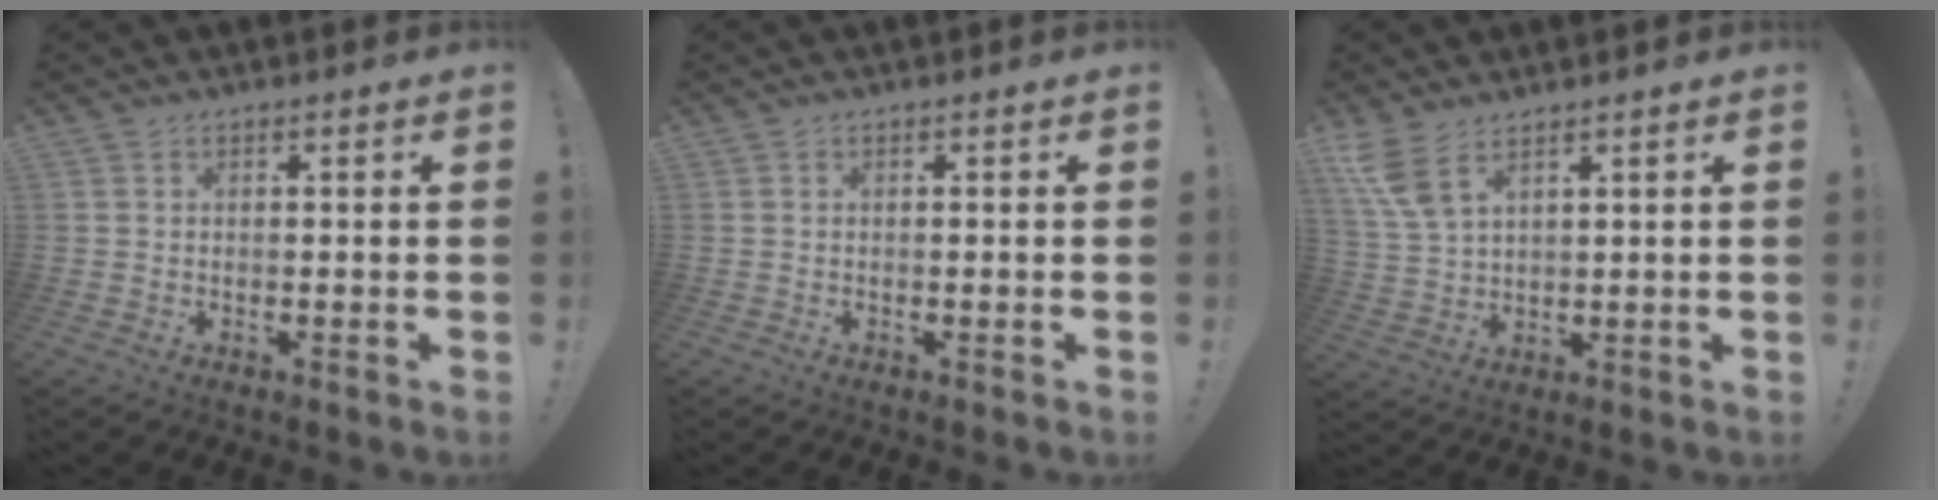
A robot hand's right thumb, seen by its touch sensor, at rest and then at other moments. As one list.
[{"total": 0.0}, {"total": 7.6, "force": [5.1, 2.9, 4.8], "torque": [-0.099, -0.022, 0.098]}]